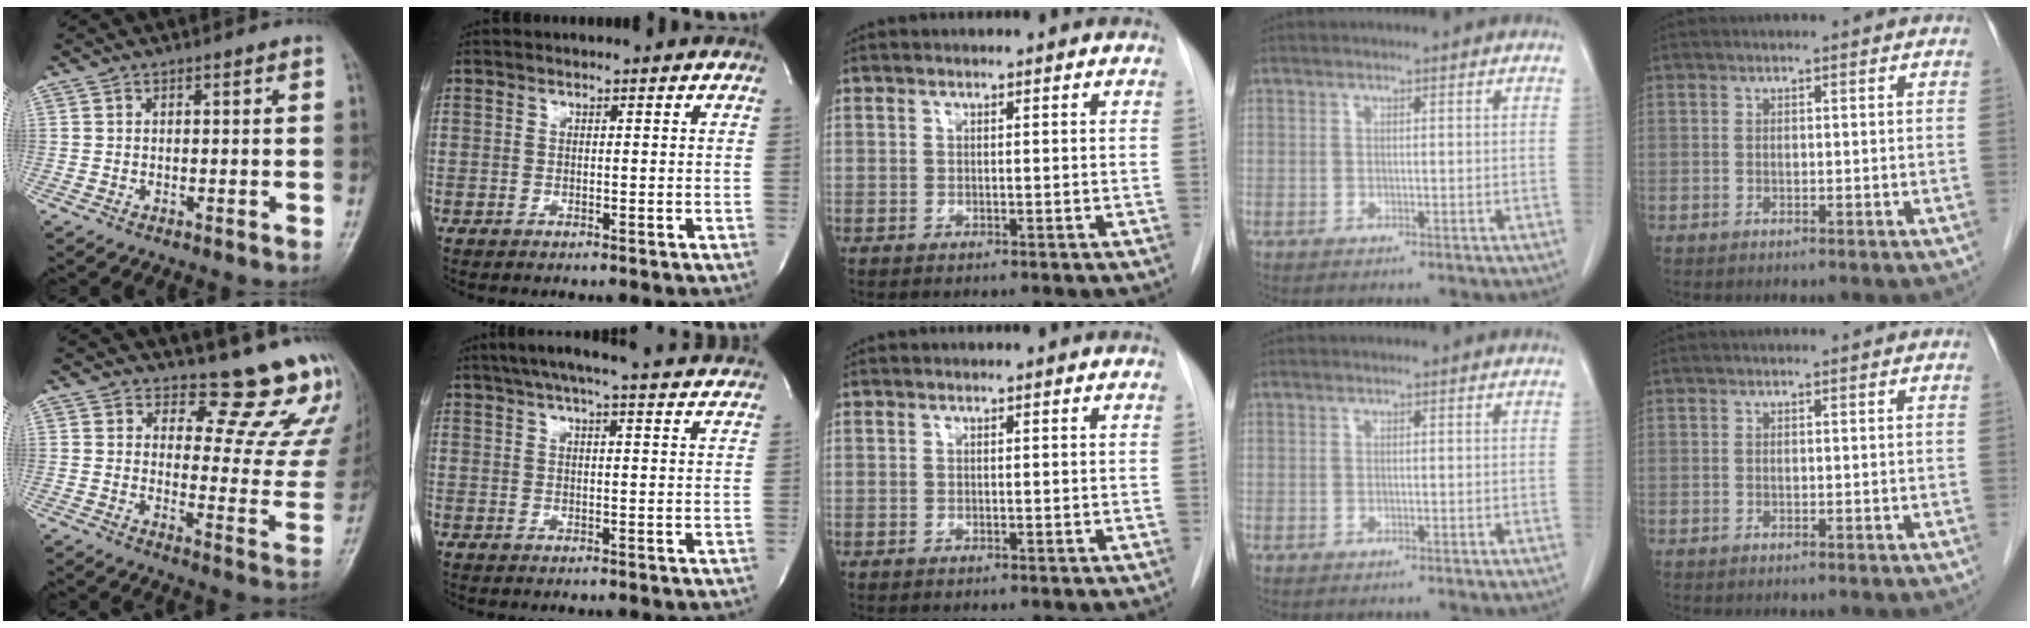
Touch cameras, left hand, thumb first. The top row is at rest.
{"thumb": {"total": 13.8, "force": [13.0, 3.5, 2.9], "torque": [0.006, -0.155, 0.138]}, "index": {"total": 20.9, "force": [18.8, 1.0, 9.0], "torque": [-0.145, 0.016, 0.237]}}